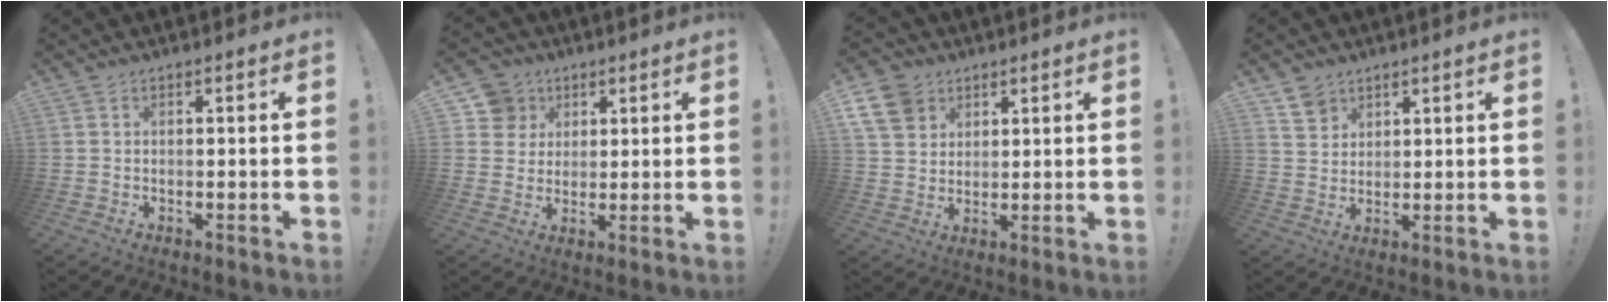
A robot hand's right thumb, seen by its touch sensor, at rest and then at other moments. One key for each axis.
{"total": 8.8, "fx": 3.9, "fy": 7.7, "fz": 1.4, "tx": -0.022, "ty": -0.023, "tz": 0.080}
{"total": 10.0, "fx": 5.4, "fy": 7.6, "fz": 3.7, "tx": -0.073, "ty": -0.024, "tz": 0.108}
{"total": 5.5, "fx": 3.8, "fy": 3.8, "fz": 1.1, "tx": -0.012, "ty": -0.020, "tz": 0.072}